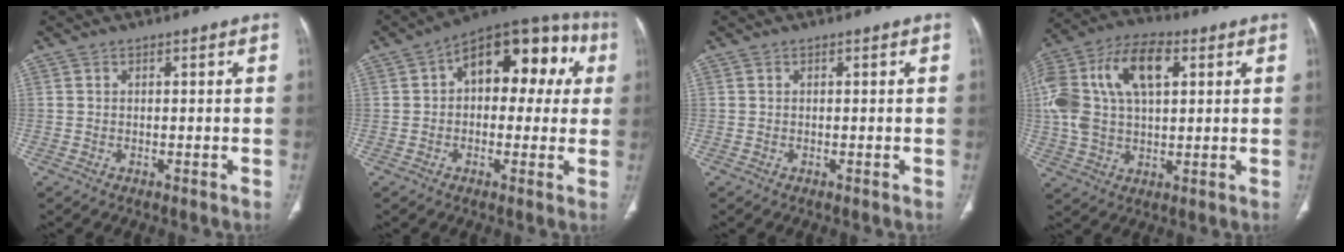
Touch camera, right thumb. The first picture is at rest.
{"total": 17.1, "force": [3.8, 10.0, 13.4], "torque": [-0.126, 0.043, 0.042]}
{"total": 0.0}
{"total": 20.0, "force": [5.3, 11.2, 15.7], "torque": [-0.322, 0.024, 0.089]}